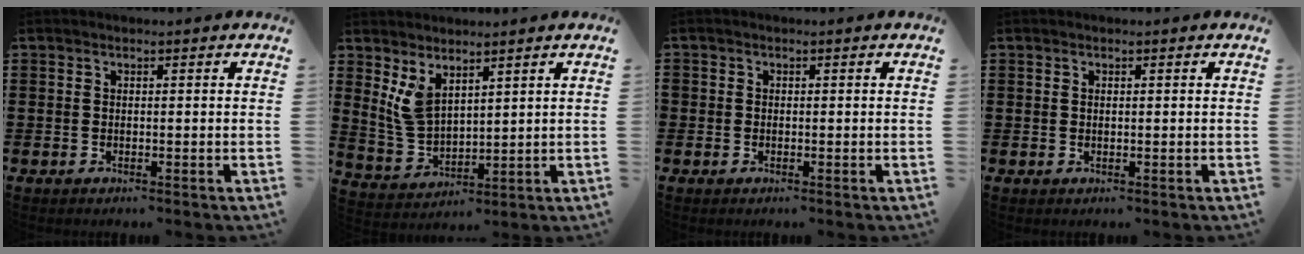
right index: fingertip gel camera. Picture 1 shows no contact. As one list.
[{"total": 5.5, "force": [3.3, 2.7, 3.5], "torque": [-0.093, -0.009, 0.059]}, {"total": 0.7, "force": [-0.3, 0.6, 0.2], "torque": [-0.004, 0.000, -0.007]}, {"total": 0.0}]